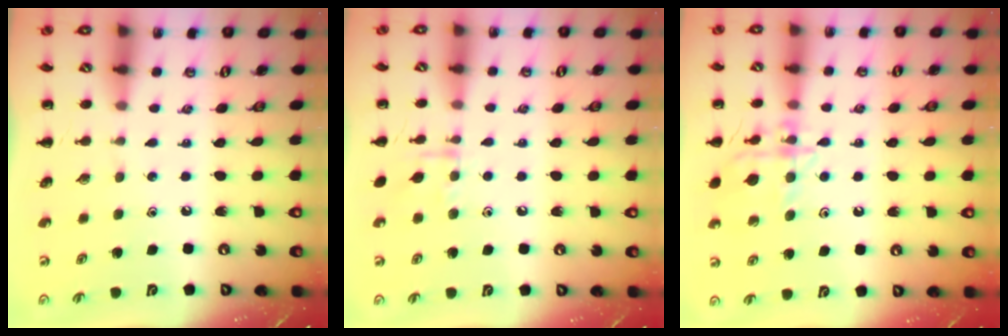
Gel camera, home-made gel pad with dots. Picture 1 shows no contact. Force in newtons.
{"total": 6.9, "press": 6.9, "slide": 1.0}
{"total": 14.9, "press": 14.8, "slide": 1.5}